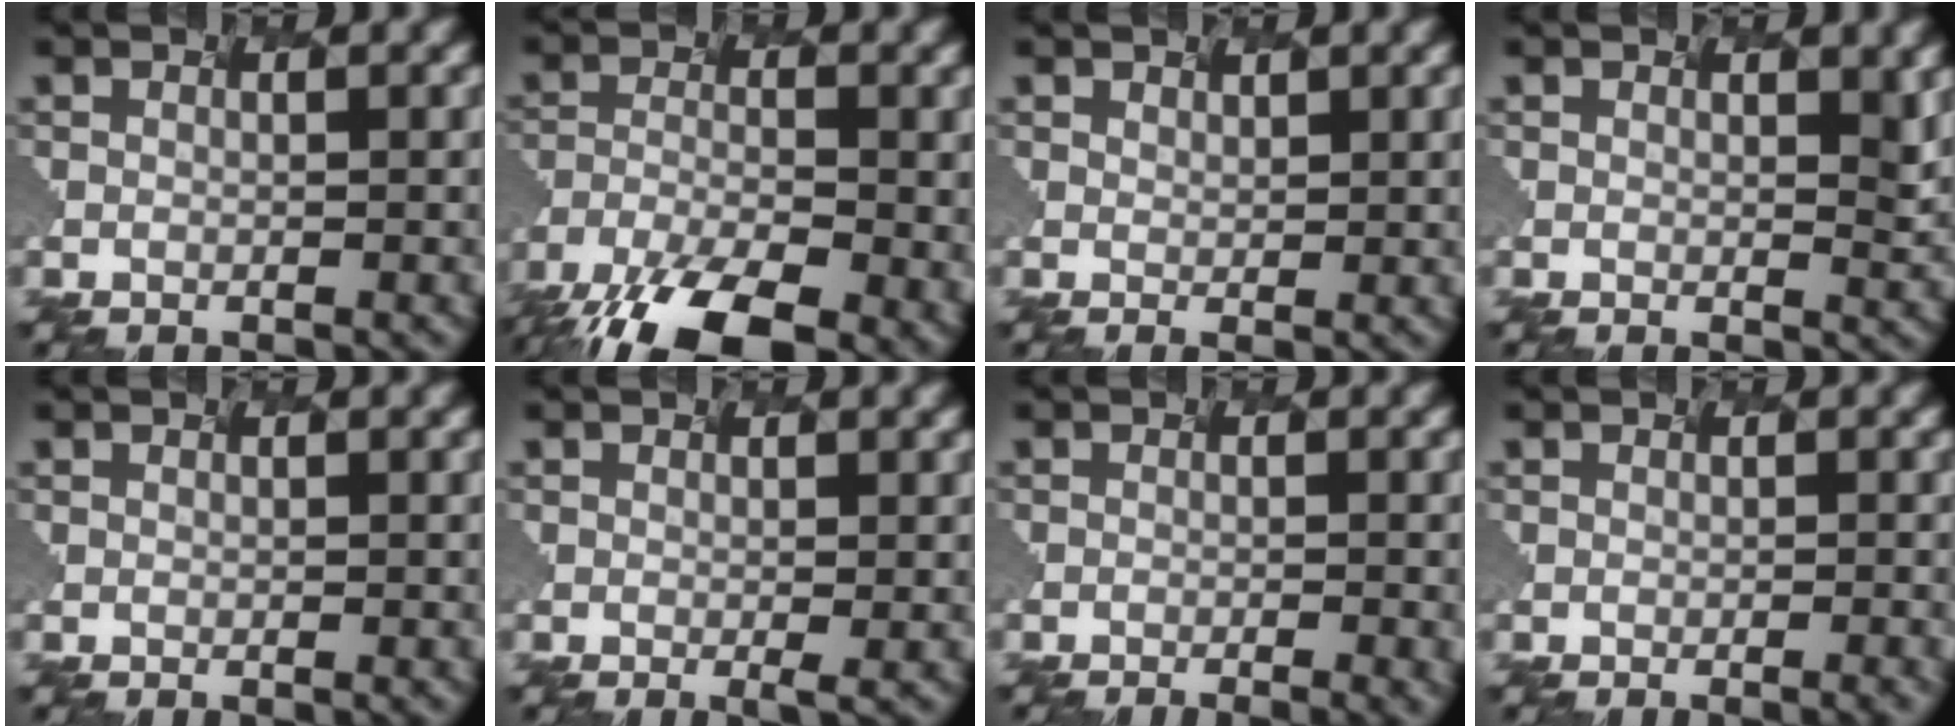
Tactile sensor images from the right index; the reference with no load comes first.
{"total": 11.6, "force": [-8.5, 3.4, 7.1], "torque": [-0.158, -0.025, -0.138]}
{"total": 0.6, "force": [0.5, -0.2, -0.2], "torque": [-0.005, -0.007, 0.018]}
{"total": 1.1, "force": [0.8, 0.0, 0.8], "torque": [-0.013, -0.006, 0.021]}
{"total": 0.0}
{"total": 0.7, "force": [-0.2, -0.2, 0.7], "torque": [-0.012, -0.004, 0.005]}
{"total": 3.7, "force": [-1.0, 1.5, 3.2], "torque": [-0.014, 0.005, -0.006]}
{"total": 2.0, "force": [-0.4, 0.7, 1.8], "torque": [-0.003, 0.004, -0.005]}